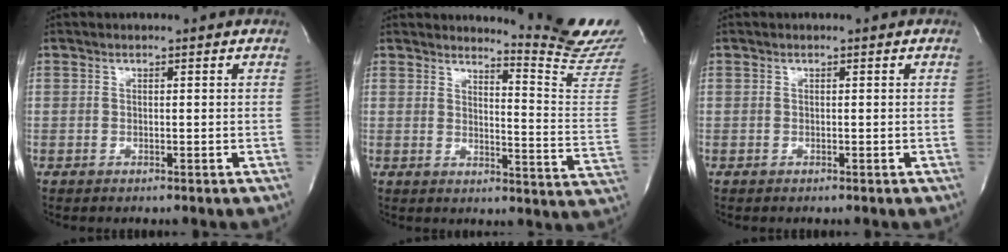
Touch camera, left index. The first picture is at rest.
{"total": 12.0, "force": [11.6, -2.8, 1.4], "torque": [-0.025, -0.143, 0.129]}
{"total": 0.0}